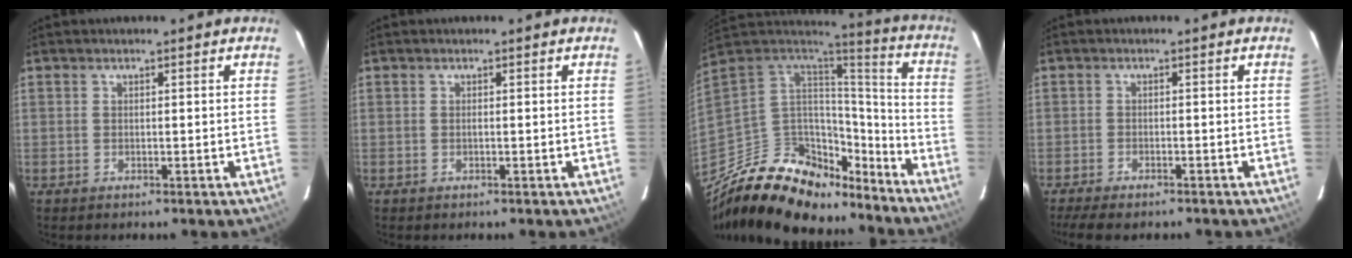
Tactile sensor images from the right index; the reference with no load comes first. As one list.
[{"total": 0.0}, {"total": 25.5, "force": [-18.2, 12.5, 12.8], "torque": [-0.259, 0.015, -0.279]}, {"total": 6.6, "force": [-5.4, 1.7, 3.3], "torque": [-0.085, -0.024, -0.093]}]